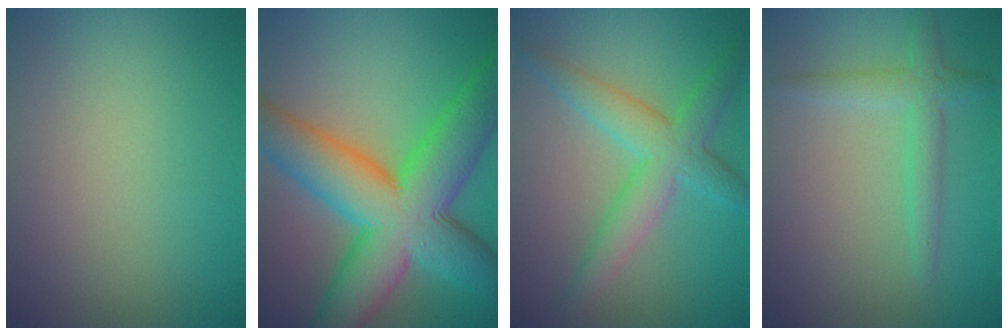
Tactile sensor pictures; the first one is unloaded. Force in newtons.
{"total": 13.8, "press": 13.8, "slide": 0.3}
{"total": 5.0, "press": 5.0, "slide": 0.2}
{"total": 2.6, "press": 2.6, "slide": 0.1}